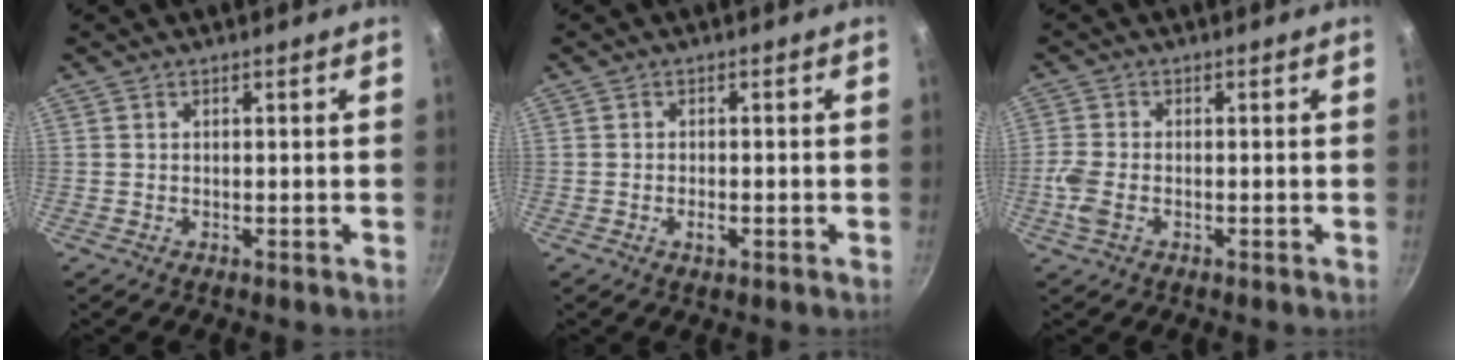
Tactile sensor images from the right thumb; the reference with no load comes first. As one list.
[{"total": 2.0, "force": [-0.7, 0.9, 1.6], "torque": [-0.031, 0.003, -0.015]}, {"total": 4.4, "force": [-1.4, 2.6, 3.2], "torque": [-0.079, 0.004, -0.034]}]